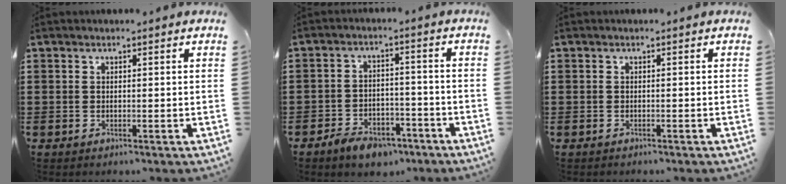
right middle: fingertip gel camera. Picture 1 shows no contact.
{"total": 4.7, "force": [-3.9, 2.0, 1.7], "torque": [-0.035, 0.012, -0.075]}
{"total": 0.0}